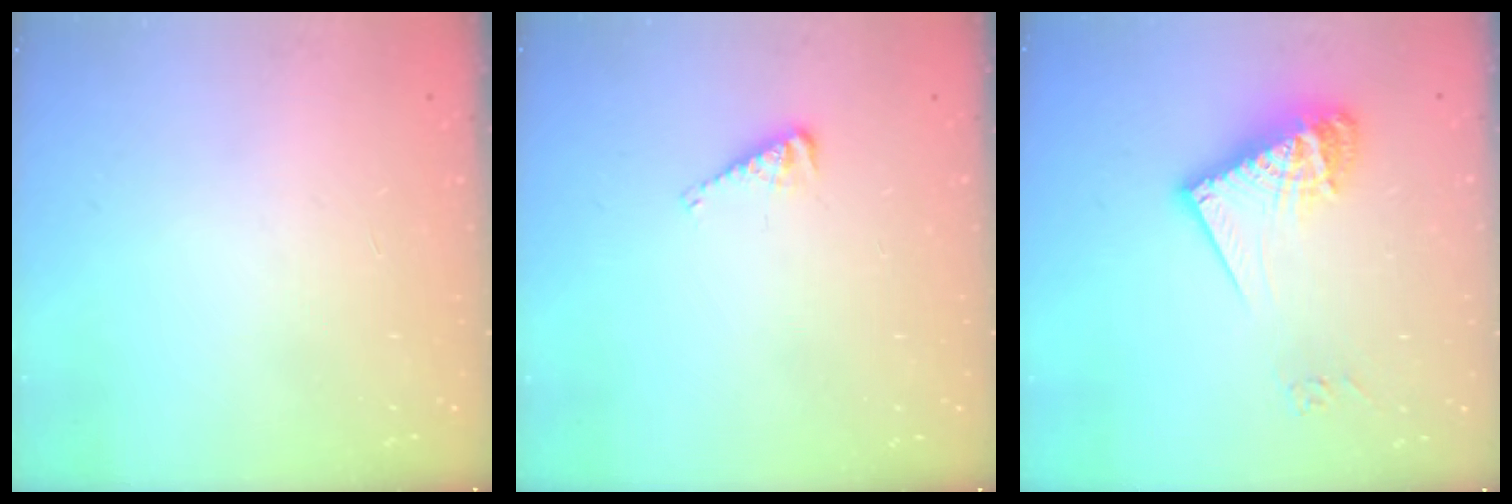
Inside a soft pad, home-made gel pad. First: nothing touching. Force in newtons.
{"total": 4.1, "press": 4.1, "slide": 0.5}
{"total": 15.1, "press": 15.1, "slide": 1.3}